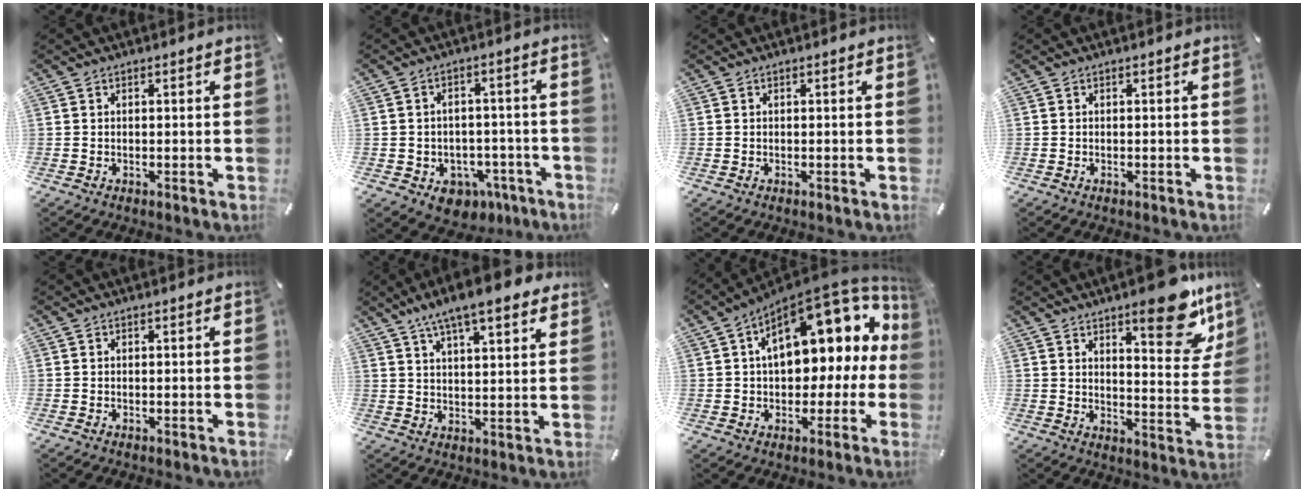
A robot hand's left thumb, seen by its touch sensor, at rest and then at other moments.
{"total": 5.6, "force": [-1.4, 5.1, 1.8], "torque": [-0.024, 0.006, -0.024]}
{"total": 0.0}
{"total": 0.0}
{"total": 0.0}
{"total": 10.8, "force": [8.1, 3.1, 6.5], "torque": [-0.112, -0.033, 0.140]}
{"total": 17.5, "force": [6.9, 9.9, 12.6], "torque": [-0.170, -0.045, 0.115]}
{"total": 15.8, "force": [10.2, 5.6, 10.6], "torque": [-0.125, -0.071, 0.163]}